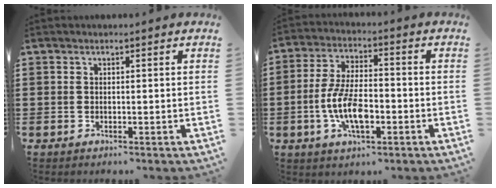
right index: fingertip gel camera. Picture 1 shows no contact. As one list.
[{"total": 8.9, "force": [-2.5, 3.9, 7.6], "torque": [-0.169, -0.004, -0.049]}]